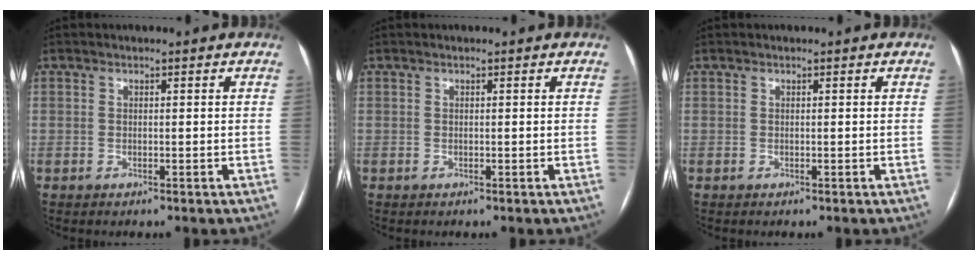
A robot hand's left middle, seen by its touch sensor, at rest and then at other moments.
{"total": 0.0}
{"total": 0.0}